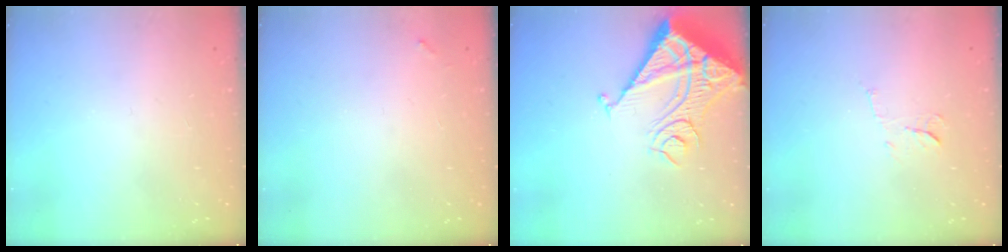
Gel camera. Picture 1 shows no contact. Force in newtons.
{"total": 3.7, "press": 3.7, "slide": 0.2}
{"total": 16.7, "press": 16.6, "slide": 2.1}
{"total": 5.6, "press": 5.6, "slide": 0.4}